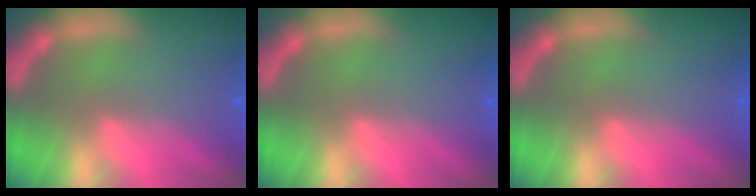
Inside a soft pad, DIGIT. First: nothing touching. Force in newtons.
{"total": 0.0}
{"total": 0.0}